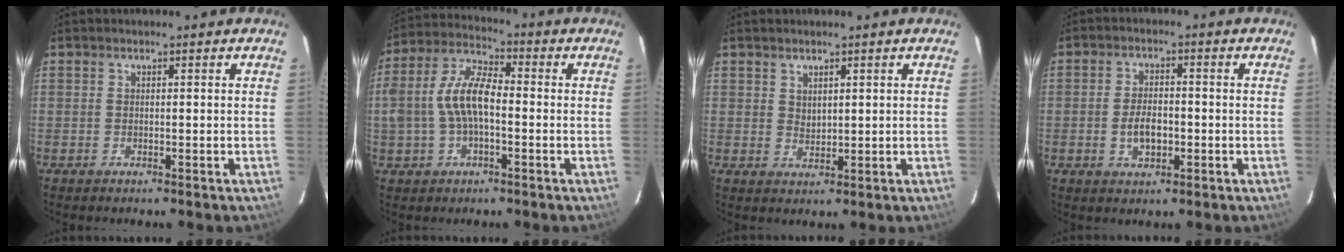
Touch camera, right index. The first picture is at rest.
{"total": 10.5, "force": [-1.3, 5.2, 9.0], "torque": [-0.189, 0.017, -0.024]}
{"total": 2.2, "force": [1.4, 1.3, 1.0], "torque": [-0.013, -0.001, 0.027]}
{"total": 5.3, "force": [-1.3, 2.9, 4.2], "torque": [-0.085, 0.001, -0.019]}